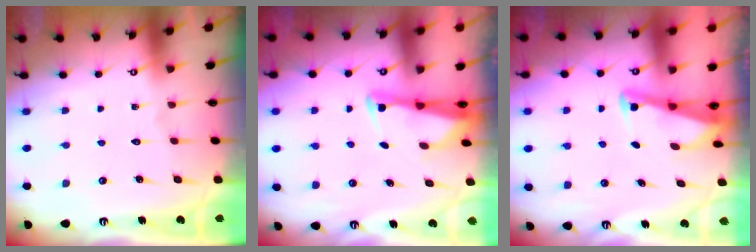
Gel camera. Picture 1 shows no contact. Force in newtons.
{"total": 2.8, "press": 2.8, "slide": 0.5}
{"total": 2.9, "press": 2.8, "slide": 0.3}